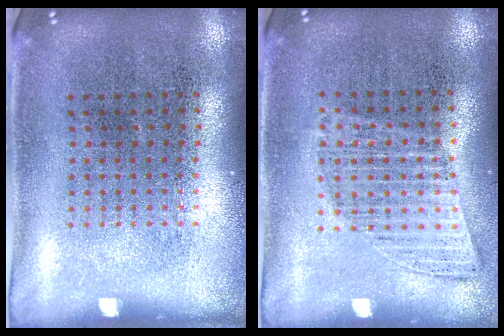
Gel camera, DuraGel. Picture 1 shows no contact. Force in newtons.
{"total": 0.9, "press": 0.9, "slide": 0.3}